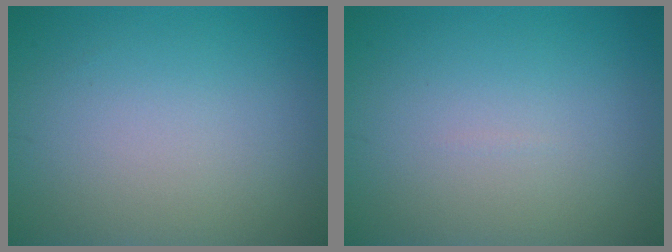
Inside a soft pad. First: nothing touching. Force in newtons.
{"total": 0.0}